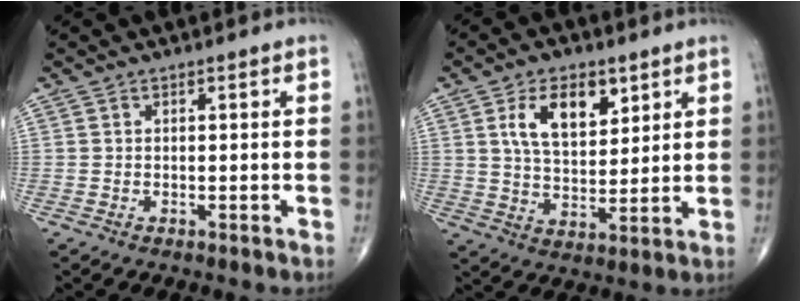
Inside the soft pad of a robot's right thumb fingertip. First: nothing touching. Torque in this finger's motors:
{"motor_torque": [-0.02, 0.35, 0.83, 0.30, 0.28]}